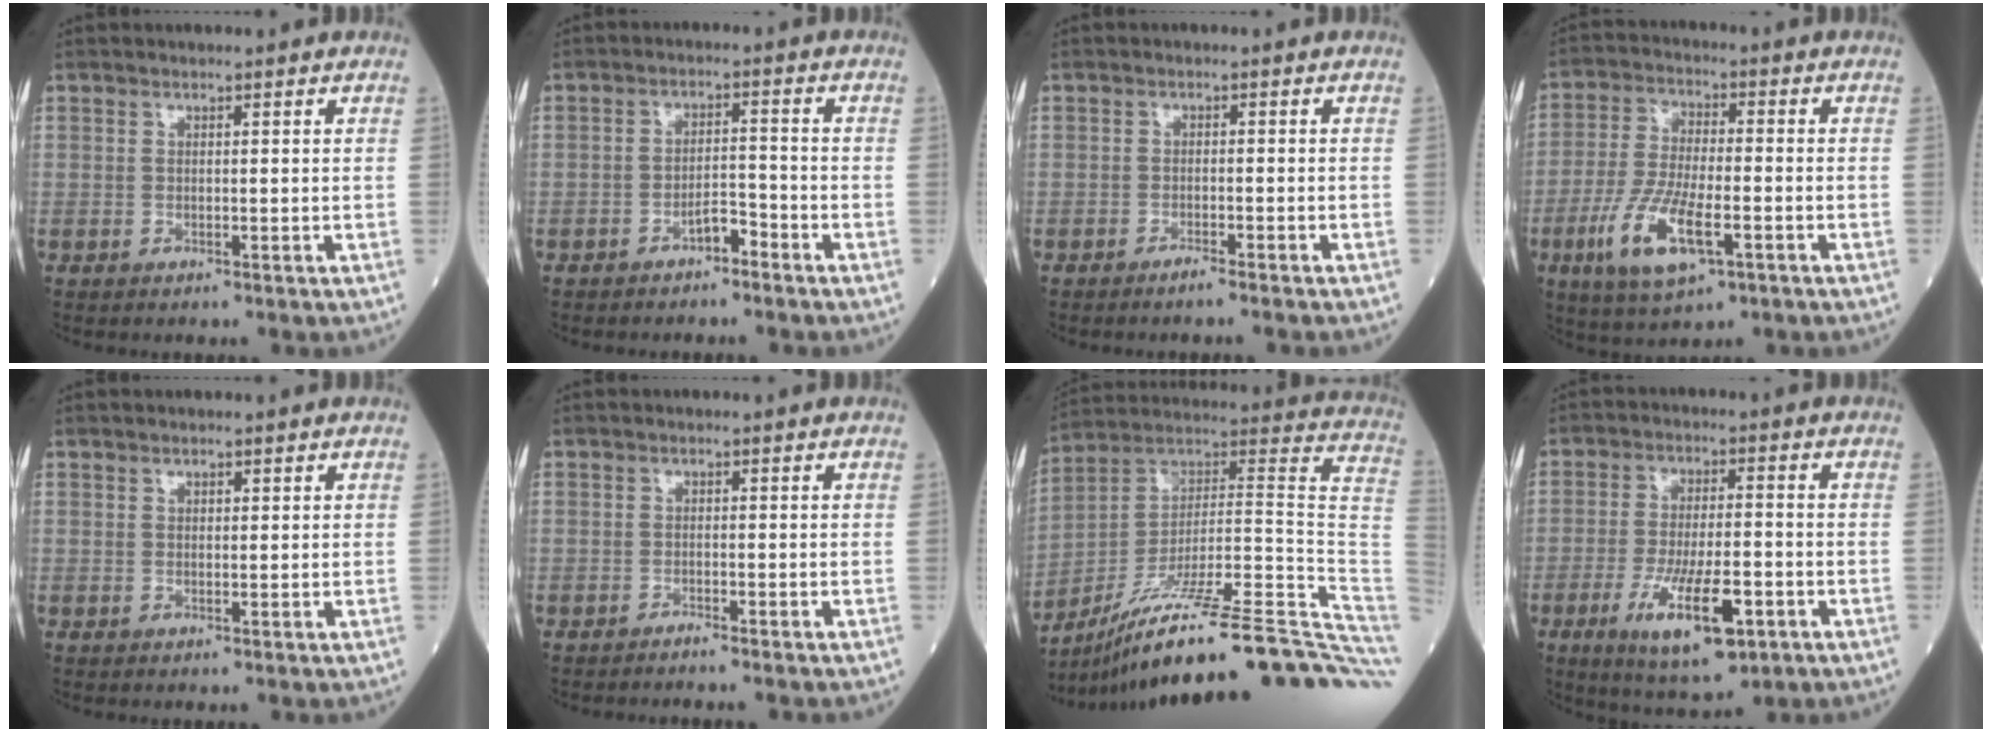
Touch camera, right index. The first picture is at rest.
{"total": 3.1, "force": [-2.3, 1.0, 1.8], "torque": [-0.026, 0.005, -0.042]}
{"total": 1.9, "force": [-1.6, -0.1, 0.9], "torque": [-0.018, -0.001, -0.026]}
{"total": 11.2, "force": [-4.5, 3.3, 9.7], "torque": [-0.204, -0.014, -0.079]}
{"total": 0.7, "force": [0.4, 0.4, 0.4], "torque": [-0.003, -0.003, 0.006]}
{"total": 1.5, "force": [-1.4, -0.2, 0.6], "torque": [-0.010, 0.001, -0.020]}
{"total": 33.6, "force": [-24.3, 2.5, 23.0], "torque": [-0.224, 0.011, -0.363]}
{"total": 11.6, "force": [-4.8, 3.0, 10.2], "torque": [-0.187, -0.017, -0.074]}